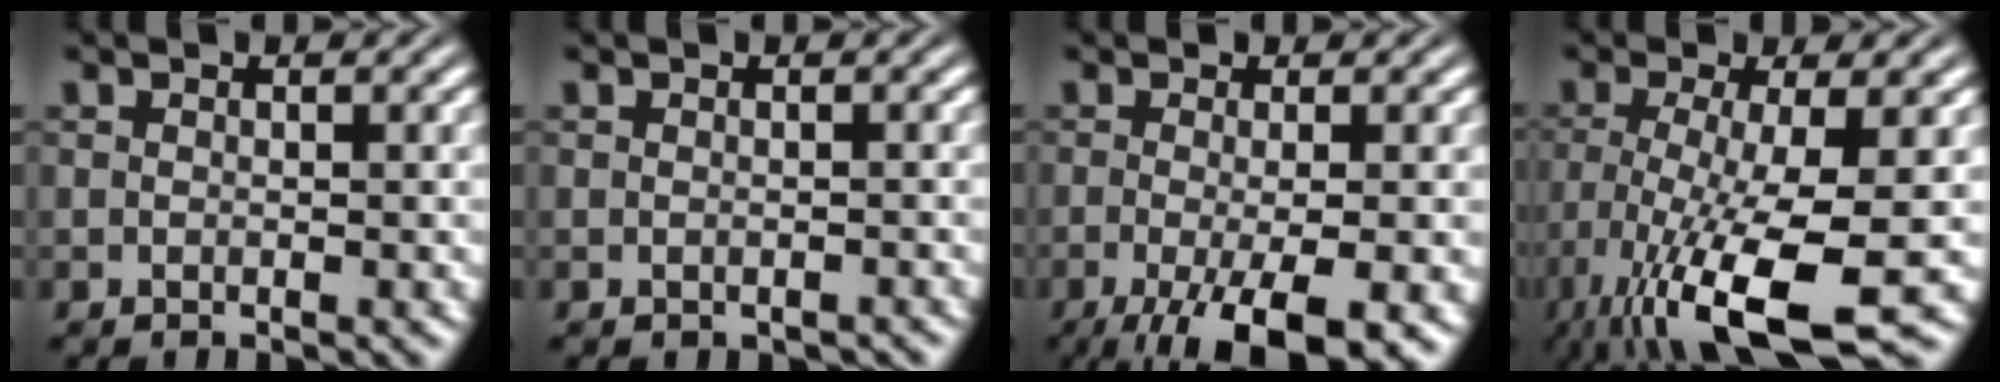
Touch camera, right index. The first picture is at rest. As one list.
[{"total": 1.0, "force": [-0.9, 0.3, 0.1], "torque": [-0.007, -0.005, -0.012]}, {"total": 7.5, "force": [-4.4, 2.2, 5.6], "torque": [-0.104, -0.049, -0.045]}, {"total": 9.2, "force": [-4.2, 2.9, 7.7], "torque": [-0.155, -0.057, -0.036]}]